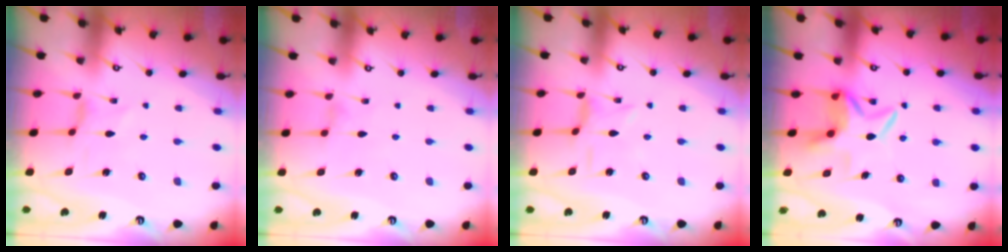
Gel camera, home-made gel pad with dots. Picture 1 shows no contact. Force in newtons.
{"total": 1.0, "press": 1.0, "slide": 0.2}
{"total": 0.6, "press": 0.5, "slide": 0.3}
{"total": 6.8, "press": 6.8, "slide": 1.0}